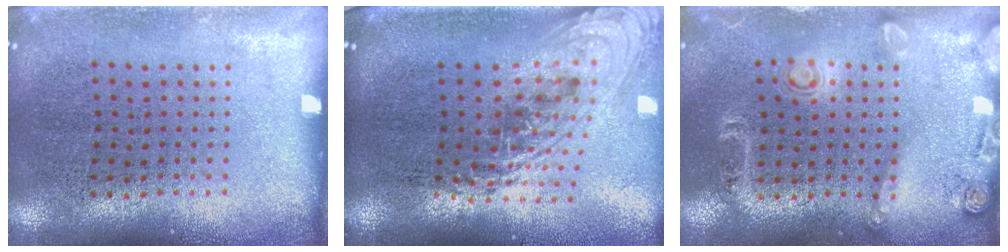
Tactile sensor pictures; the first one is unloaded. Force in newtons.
{"total": 2.2, "press": 1.6, "slide": 1.6}
{"total": 1.6, "press": 1.2, "slide": 1.1}